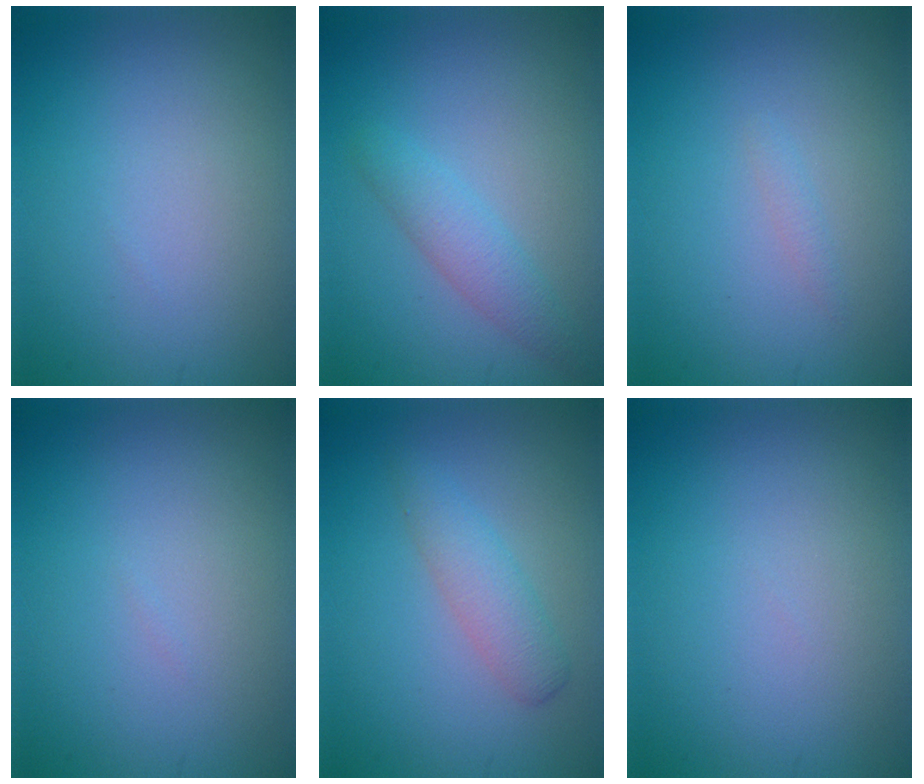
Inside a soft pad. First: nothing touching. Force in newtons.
{"total": 2.3, "press": 2.3, "slide": 0.1}
{"total": 0.6, "press": 0.6, "slide": 0.0}
{"total": 0.0}
{"total": 2.4, "press": 2.4, "slide": 0.1}
{"total": 0.0}